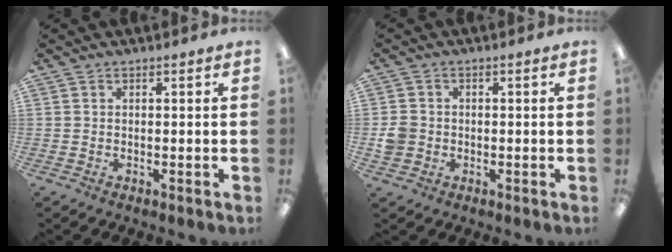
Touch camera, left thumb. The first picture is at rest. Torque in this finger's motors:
{"motor_torque": [-0.26, 0.32, 0.30, -0.23, 0.00]}